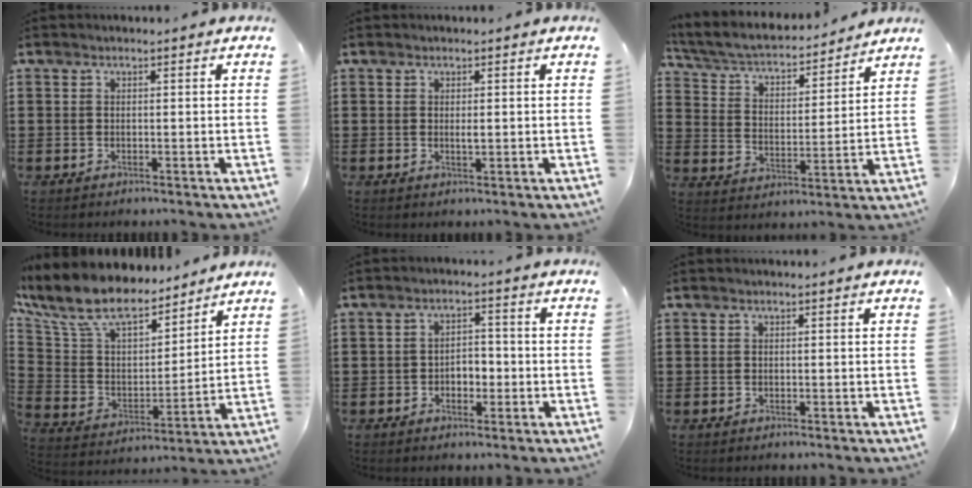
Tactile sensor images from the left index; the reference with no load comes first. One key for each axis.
{"total": 1.1, "fx": 0.1, "fy": 0.2, "fz": 1.1, "tx": -0.022, "ty": -0.001, "tz": 0.001}
{"total": 4.5, "fx": 4.0, "fy": 1.1, "fz": 1.9, "tx": -0.055, "ty": -0.031, "tz": 0.061}
{"total": 11.7, "fx": 9.7, "fy": 3.8, "fz": 5.3, "tx": -0.148, "ty": -0.053, "tz": 0.171}
{"total": 2.9, "fx": -1.3, "fy": 1.8, "fz": 1.8, "tx": -0.038, "ty": 0.005, "tz": -0.030}
{"total": 0.0}